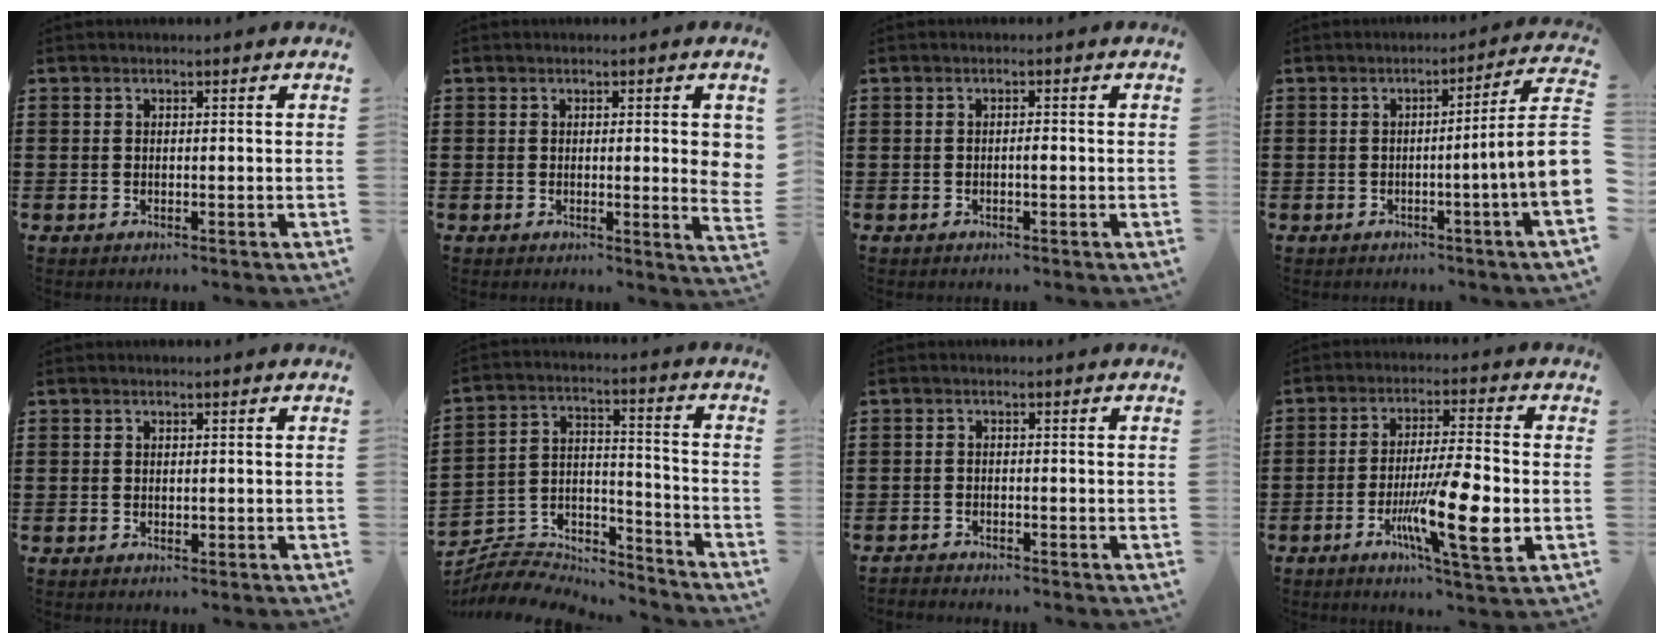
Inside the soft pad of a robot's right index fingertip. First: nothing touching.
{"total": 4.0, "force": [0.4, 0.4, 3.9], "torque": [-0.063, -0.004, 0.005]}
{"total": 1.0, "force": [-0.4, 0.2, 0.9], "torque": [-0.019, -0.002, -0.006]}
{"total": 7.9, "force": [-0.9, -0.5, 7.8], "torque": [-0.125, -0.029, -0.021]}
{"total": 0.9, "force": [0.0, 0.5, 0.7], "torque": [-0.012, 0.002, -0.001]}
{"total": 6.8, "force": [-6.3, 1.9, 1.4], "torque": [-0.038, 0.005, -0.129]}
{"total": 1.4, "force": [-1.3, 0.1, -0.1], "torque": [-0.002, 0.004, -0.030]}
{"total": 12.5, "force": [-3.5, 1.9, 11.8], "torque": [-0.218, -0.010, -0.063]}